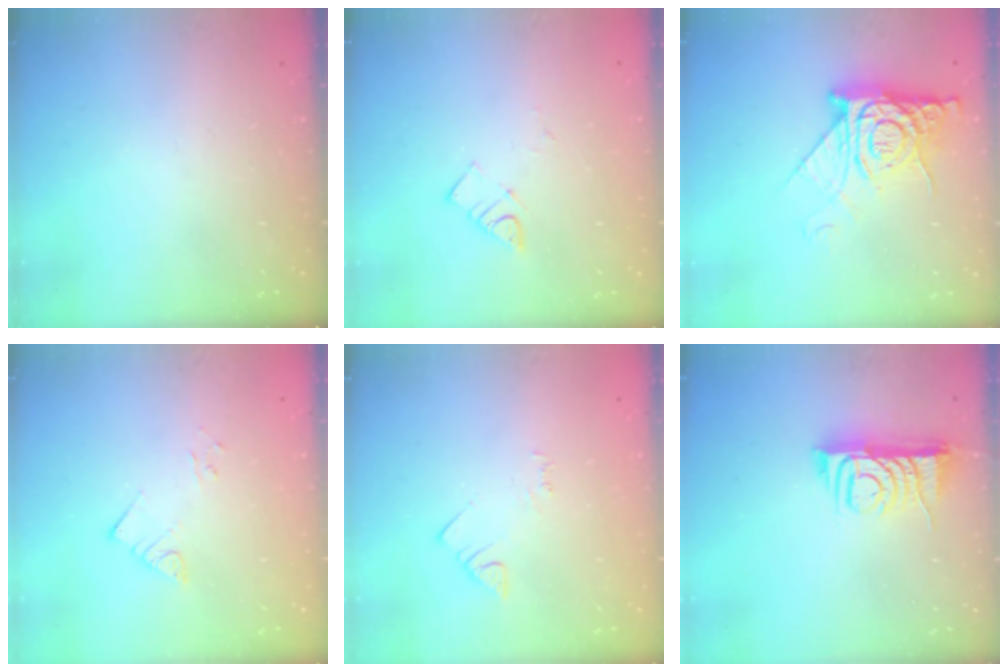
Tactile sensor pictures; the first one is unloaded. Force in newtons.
{"total": 3.9, "press": 3.9, "slide": 0.5}
{"total": 13.7, "press": 13.6, "slide": 1.5}
{"total": 3.7, "press": 3.7, "slide": 0.2}
{"total": 2.5, "press": 2.5, "slide": 0.4}
{"total": 8.0, "press": 8.0, "slide": 0.4}